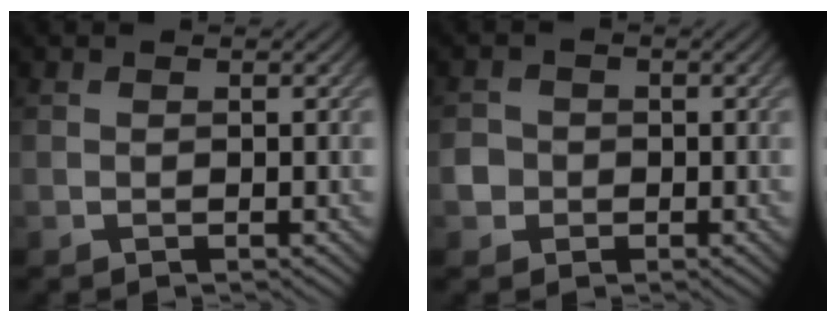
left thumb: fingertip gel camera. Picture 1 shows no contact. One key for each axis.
{"total": 2.4, "fx": -0.5, "fy": 2.3, "fz": 0.4, "tx": -0.006, "ty": 0.000, "tz": -0.018}